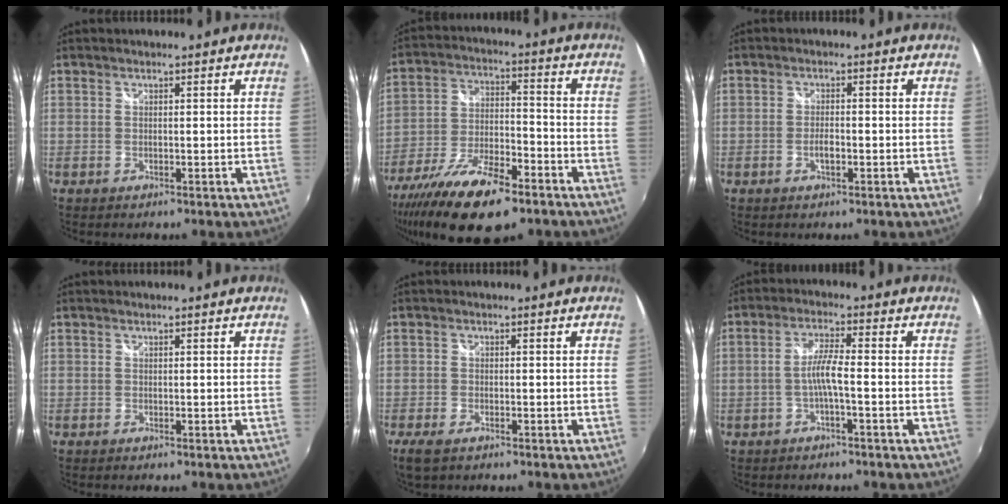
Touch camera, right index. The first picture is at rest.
{"total": 19.9, "force": [-13.2, 7.1, 13.1], "torque": [-0.263, -0.047, -0.229]}
{"total": 2.3, "force": [-0.9, 0.9, 1.9], "torque": [-0.038, 0.000, -0.017]}
{"total": 0.0}
{"total": 3.9, "force": [-2.6, 1.6, 2.4], "torque": [-0.054, -0.013, -0.047]}
{"total": 4.1, "force": [-1.5, -0.1, 3.8], "torque": [-0.079, 0.006, -0.027]}